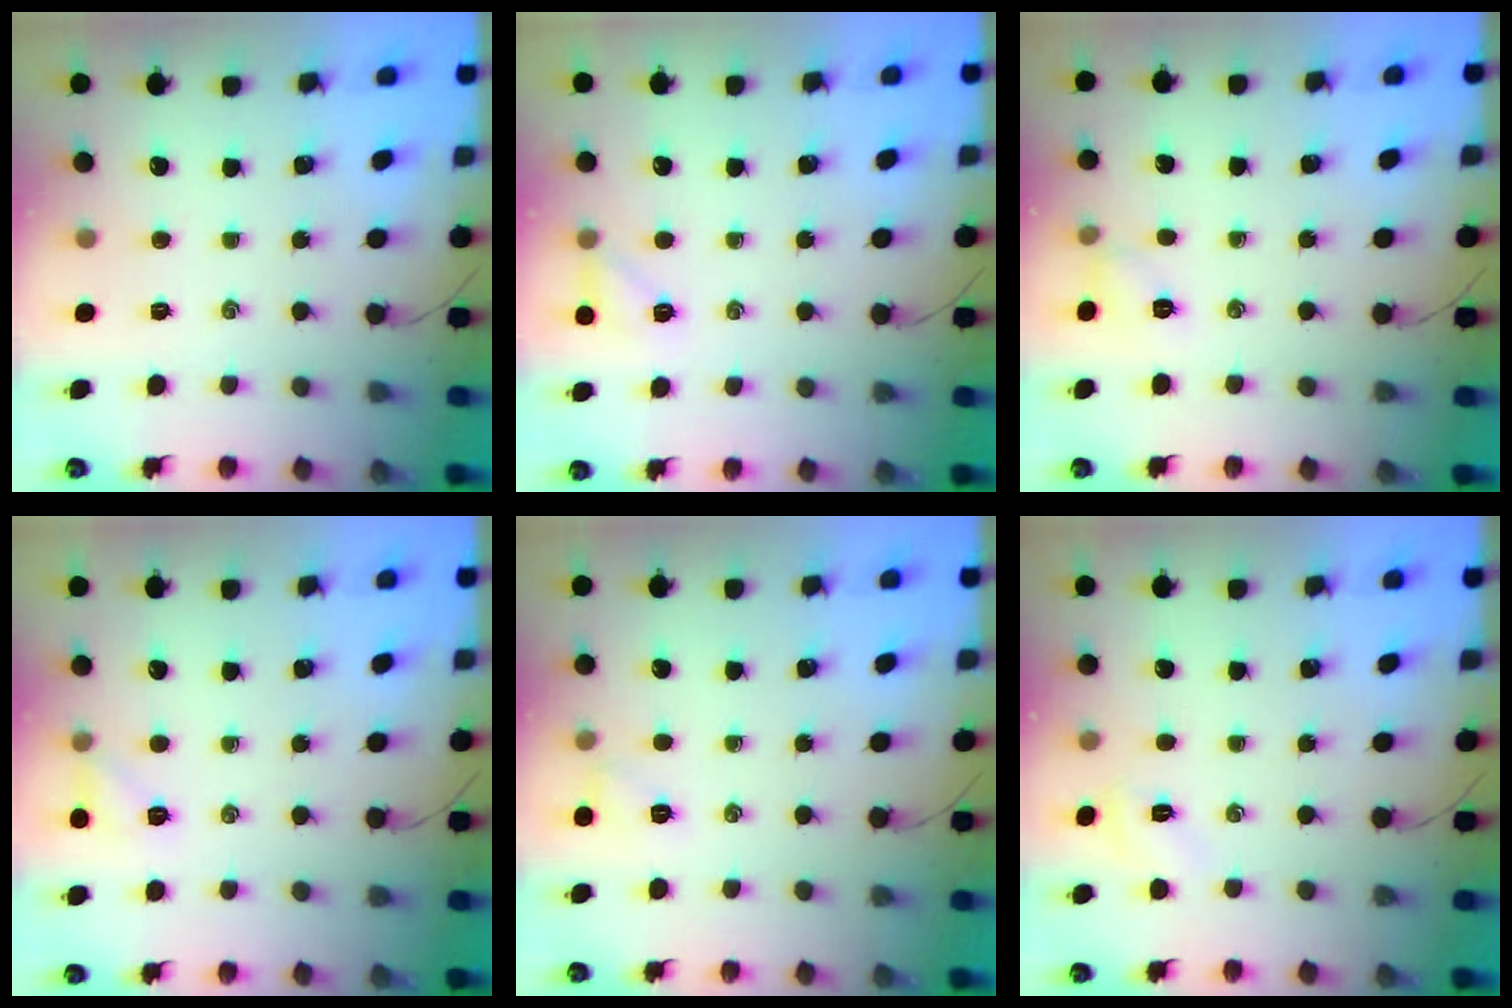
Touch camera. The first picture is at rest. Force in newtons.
{"total": 6.3, "press": 6.2, "slide": 1.3}
{"total": 4.5, "press": 4.2, "slide": 1.6}
{"total": 6.6, "press": 6.4, "slide": 1.9}
{"total": 5.6, "press": 5.4, "slide": 1.2}
{"total": 3.3, "press": 3.1, "slide": 0.8}